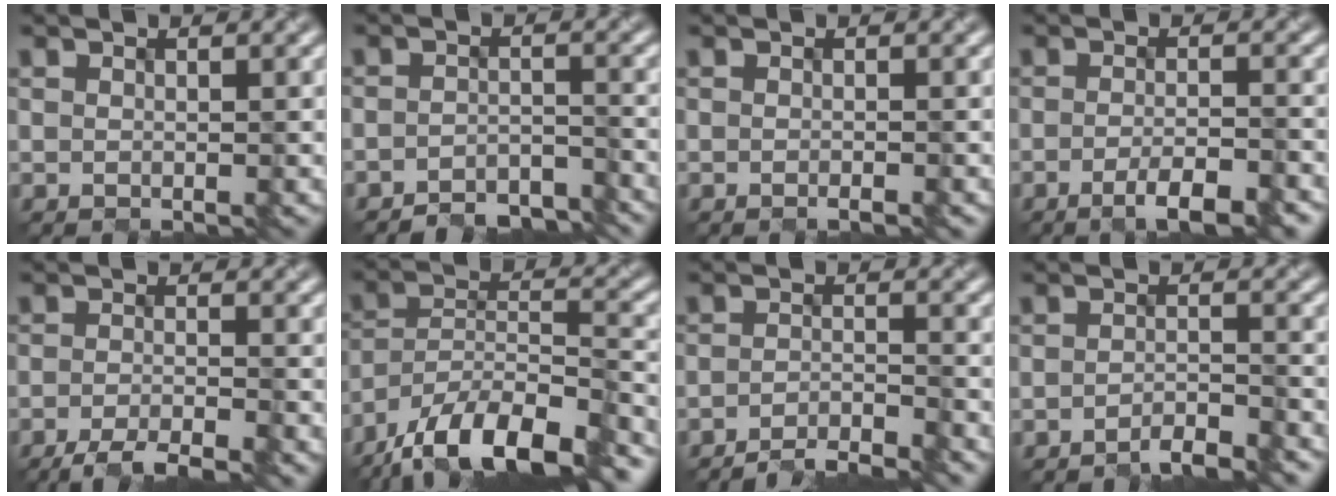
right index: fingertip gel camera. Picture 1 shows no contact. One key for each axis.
{"total": 3.5, "fx": -3.4, "fy": 0.4, "fz": 0.1, "tx": 0.000, "ty": 0.001, "tz": -0.054}
{"total": 0.9, "fx": -0.6, "fy": 0.1, "fz": 0.6, "tx": -0.007, "ty": 0.000, "tz": -0.013}
{"total": 3.8, "fx": -2.3, "fy": 0.8, "fz": 3.0, "tx": -0.046, "ty": -0.004, "tz": -0.040}
{"total": 3.9, "fx": -3.0, "fy": 0.6, "fz": 2.5, "tx": -0.037, "ty": -0.006, "tz": -0.059}
{"total": 13.6, "fx": -11.1, "fy": 3.8, "fz": 7.0, "tx": -0.123, "ty": 0.000, "tz": -0.182}
{"total": 3.9, "fx": -3.5, "fy": 0.4, "fz": 1.6, "tx": -0.016, "ty": 0.002, "tz": -0.066}
{"total": 2.7, "fx": -2.5, "fy": 0.3, "fz": 1.0, "tx": -0.013, "ty": 0.002, "tz": -0.051}